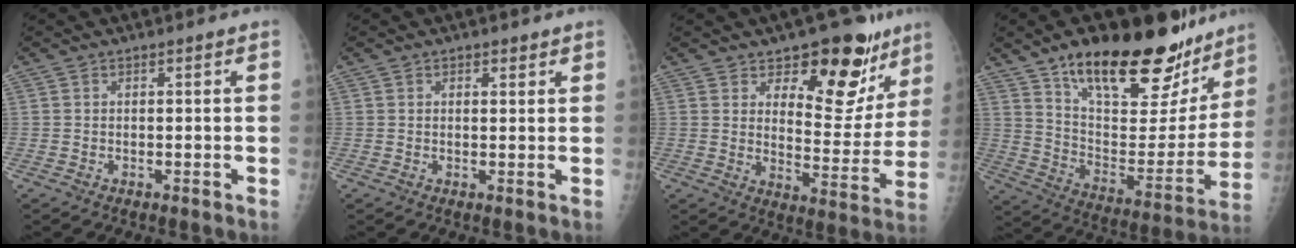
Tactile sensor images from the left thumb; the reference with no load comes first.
{"total": 1.5, "force": [1.0, 0.8, 0.7], "torque": [-0.001, -0.005, 0.011]}
{"total": 15.5, "force": [10.6, 7.7, 8.3], "torque": [-0.039, -0.073, 0.152]}
{"total": 30.3, "force": [20.4, 12.3, 18.7], "torque": [-0.239, -0.064, 0.319]}